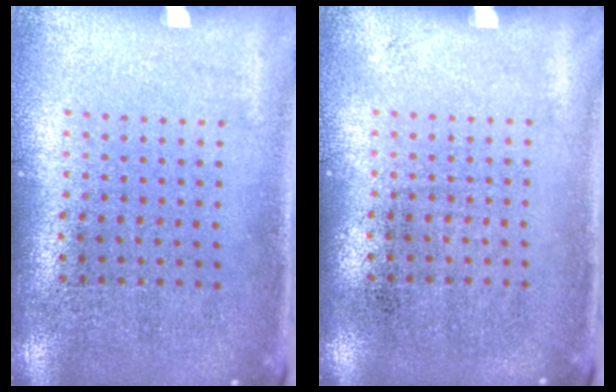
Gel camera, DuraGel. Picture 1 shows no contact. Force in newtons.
{"total": 0.0}